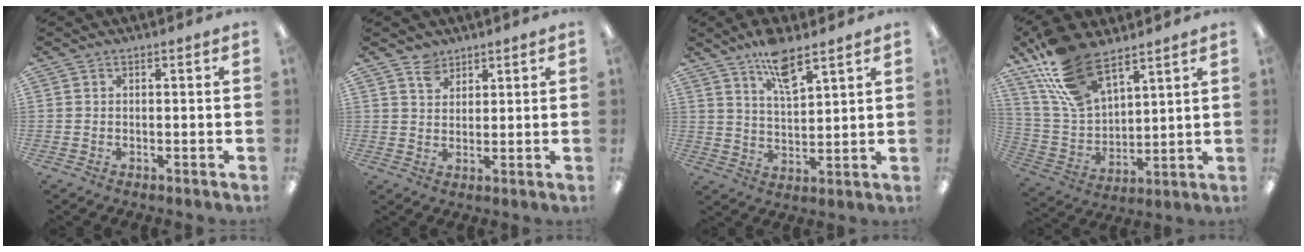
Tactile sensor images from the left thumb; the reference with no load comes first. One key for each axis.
{"total": 4.2, "fx": 3.2, "fy": 2.6, "fz": 0.6, "tx": -0.005, "ty": -0.011, "tz": 0.060}
{"total": 8.7, "fx": 6.6, "fy": 2.6, "fz": 5.1, "tx": -0.092, "ty": -0.032, "tz": 0.115}
{"total": 17.6, "fx": 12.4, "fy": 8.3, "fz": 9.4, "tx": -0.223, "ty": -0.053, "tz": 0.231}